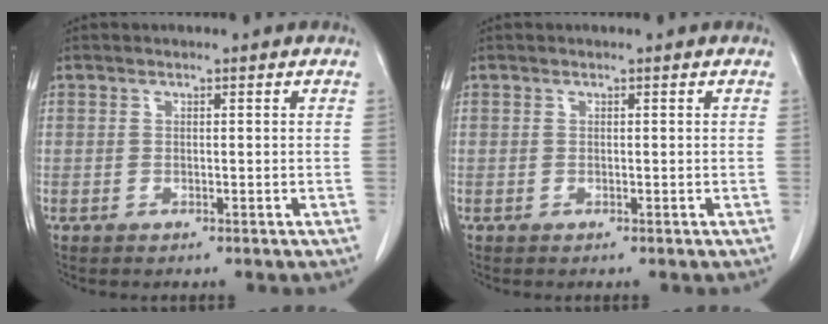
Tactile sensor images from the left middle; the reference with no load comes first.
{"total": 0.0}